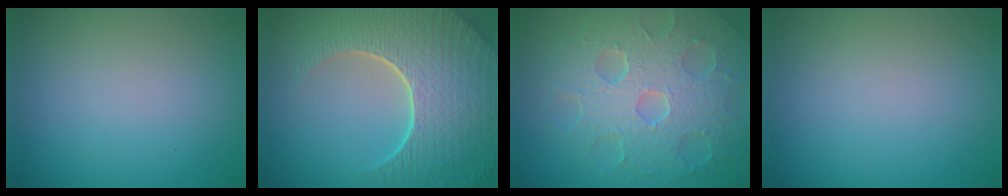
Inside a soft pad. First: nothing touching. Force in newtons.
{"total": 9.1, "press": 6.5, "slide": 6.3}
{"total": 8.6, "press": 6.1, "slide": 6.1}
{"total": 0.0}